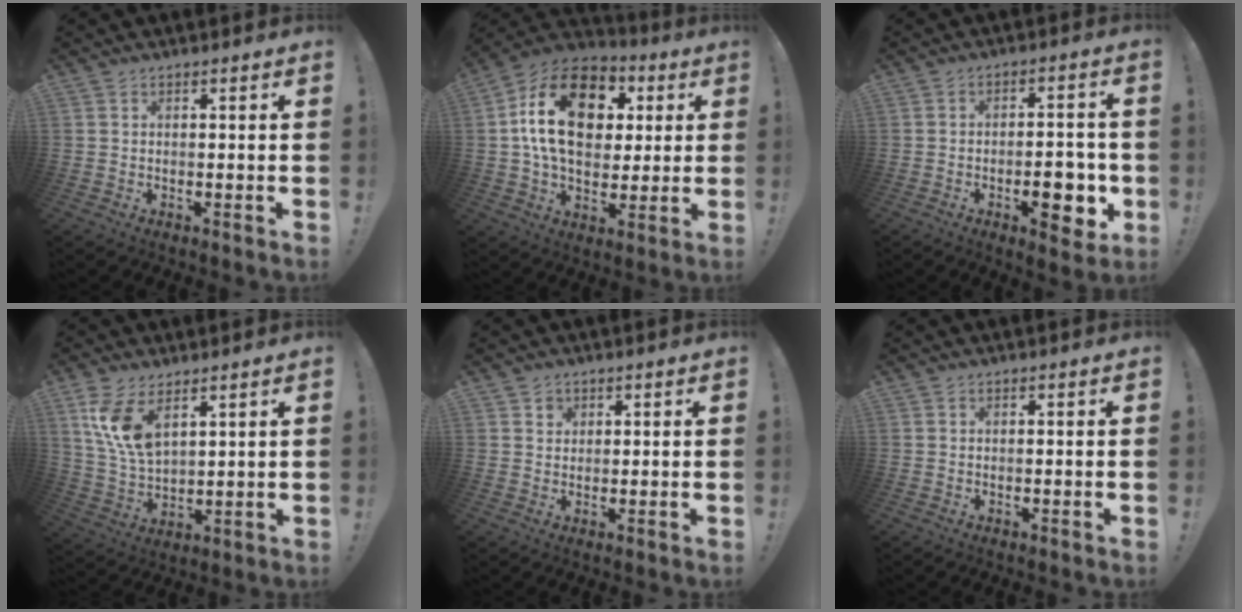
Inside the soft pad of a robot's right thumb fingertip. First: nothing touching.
{"total": 20.6, "force": [5.3, 13.9, 14.2], "torque": [-0.230, -0.003, 0.094]}
{"total": 10.9, "force": [-3.6, 5.0, 9.0], "torque": [-0.103, 0.013, -0.051]}
{"total": 11.0, "force": [6.0, 5.3, 7.5], "torque": [-0.156, -0.026, 0.112]}
{"total": 2.0, "force": [1.2, 1.6, 0.2], "torque": [0.003, -0.009, 0.019]}
{"total": 0.0}